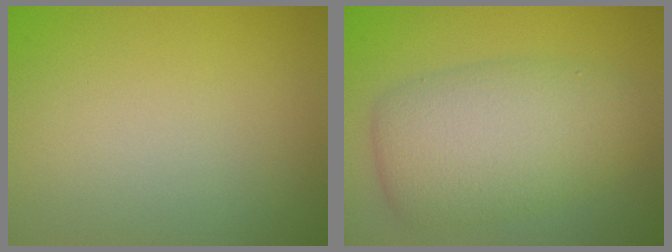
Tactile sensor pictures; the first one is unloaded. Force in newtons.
{"total": 7.5, "press": 7.5, "slide": 0.1}